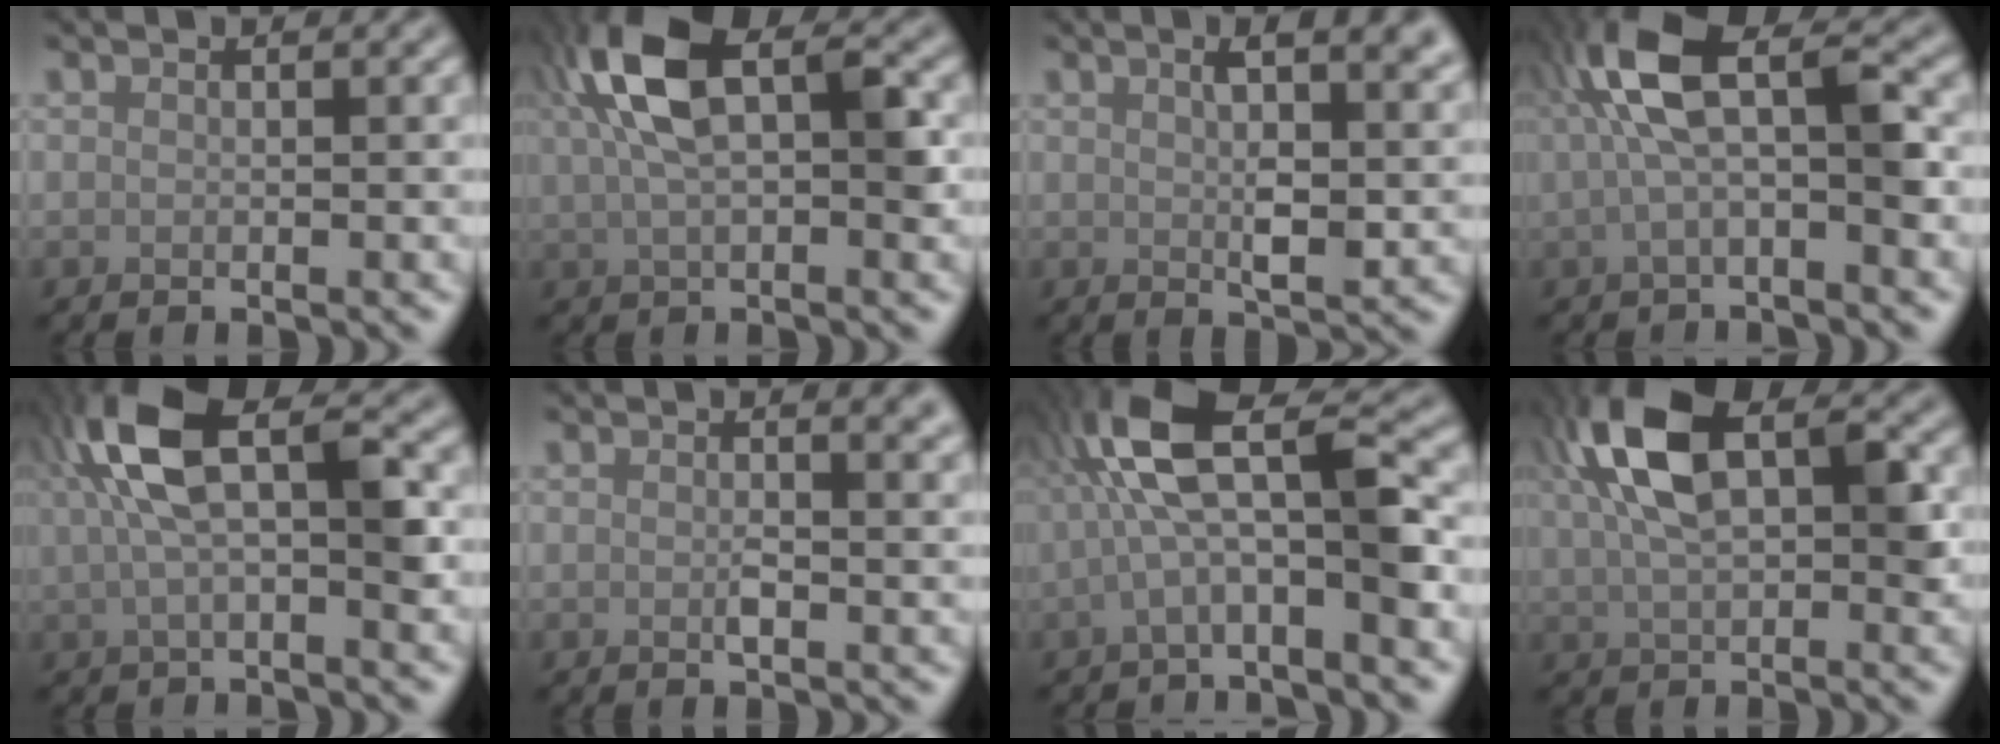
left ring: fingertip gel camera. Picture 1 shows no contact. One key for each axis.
{"total": 8.7, "fx": 2.4, "fy": 4.3, "fz": 7.2, "tx": -0.140, "ty": 0.015, "tz": 0.036}
{"total": 7.3, "fx": 2.3, "fy": 2.8, "fz": 6.3, "tx": -0.088, "ty": -0.001, "tz": 0.034}
{"total": 7.4, "fx": 0.6, "fy": 2.7, "fz": 6.9, "tx": -0.135, "ty": 0.028, "tz": -0.001}
{"total": 8.9, "fx": 2.0, "fy": 3.7, "fz": 7.8, "tx": -0.151, "ty": 0.018, "tz": 0.026}
{"total": 2.7, "fx": 0.7, "fy": 0.8, "fz": 2.4, "tx": -0.031, "ty": -0.001, "tz": 0.010}
{"total": 7.9, "fx": -0.6, "fy": 2.3, "fz": 7.5, "tx": -0.150, "ty": 0.028, "tz": -0.022}
{"total": 9.5, "fx": 2.8, "fy": 5.0, "fz": 7.6, "tx": -0.139, "ty": 0.013, "tz": 0.042}